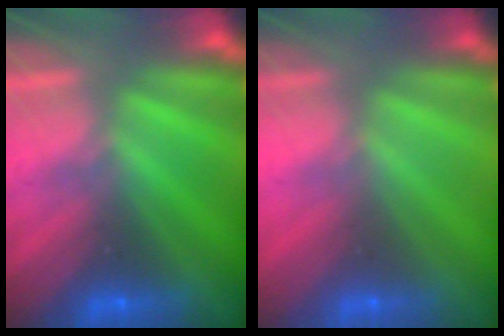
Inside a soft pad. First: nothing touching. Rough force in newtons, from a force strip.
{"total": 3.0}